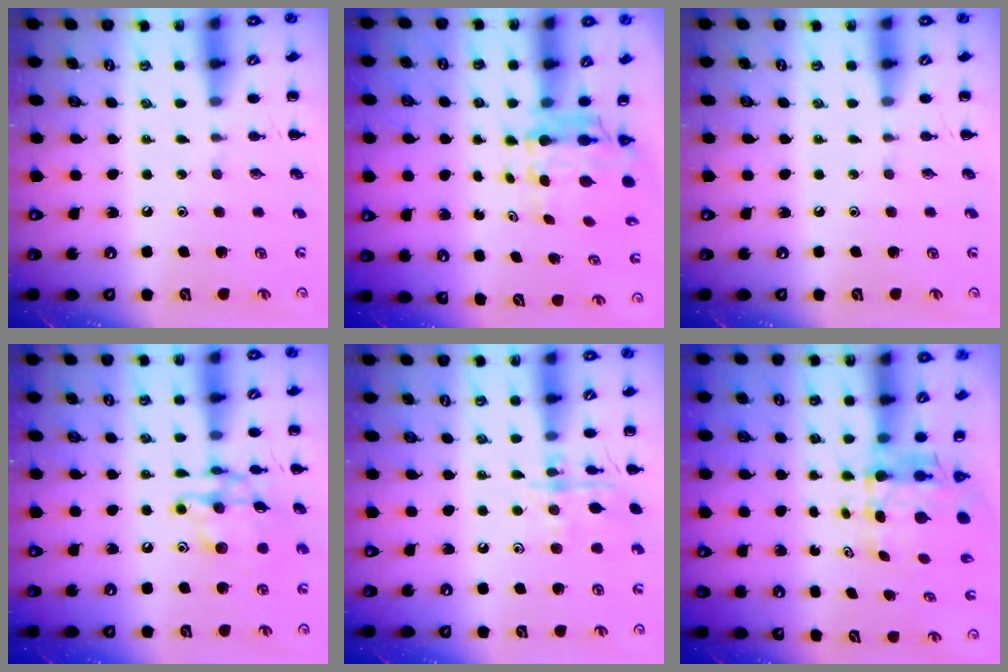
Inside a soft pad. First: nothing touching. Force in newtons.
{"total": 5.9, "press": 5.6, "slide": 1.7}
{"total": 0.0}
{"total": 13.7, "press": 13.7, "slide": 1.1}
{"total": 11.3, "press": 11.3, "slide": 0.9}
{"total": 5.8, "press": 5.6, "slide": 1.6}